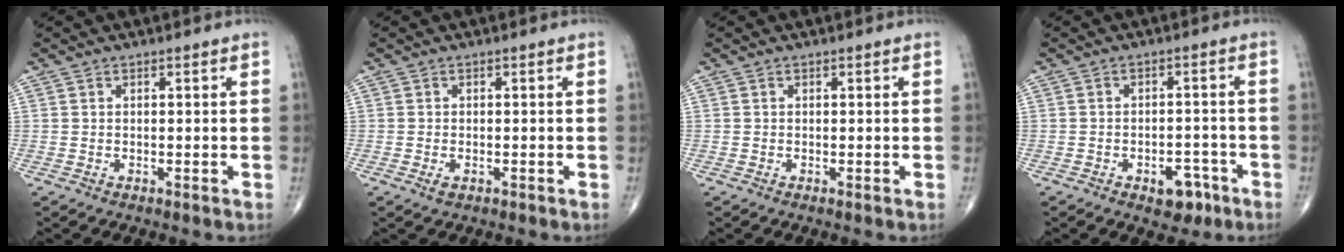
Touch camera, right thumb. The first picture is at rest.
{"total": 1.3, "force": [-0.5, 0.7, 0.9], "torque": [-0.016, 0.001, -0.006]}
{"total": 0.0}
{"total": 5.6, "force": [-3.1, 3.3, 3.3], "torque": [-0.020, 0.025, -0.037]}